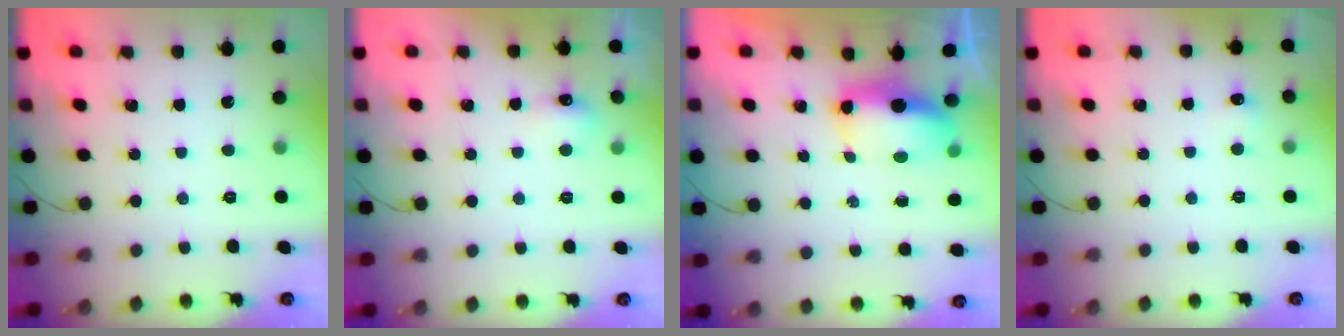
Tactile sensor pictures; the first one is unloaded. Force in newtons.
{"total": 4.8, "press": 4.7, "slide": 1.1}
{"total": 7.0, "press": 6.9, "slide": 1.0}
{"total": 3.8, "press": 3.6, "slide": 1.1}